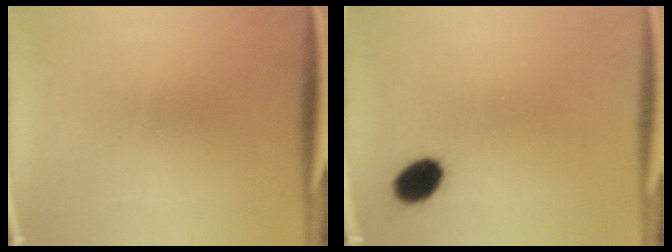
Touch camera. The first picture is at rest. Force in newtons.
{"total": 5.8}